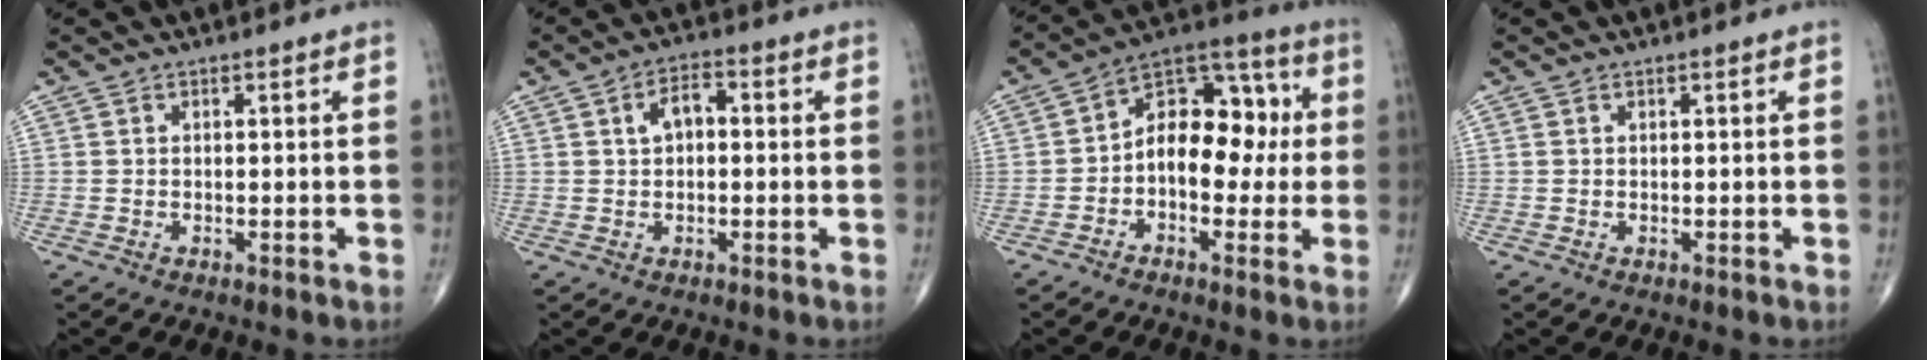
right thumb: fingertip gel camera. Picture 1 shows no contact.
{"total": 4.6, "force": [0.6, 2.7, 3.6], "torque": [-0.058, 0.016, 0.003]}
{"total": 14.0, "force": [-0.3, 9.0, 10.8], "torque": [-0.123, 0.043, -0.018]}
{"total": 0.0}